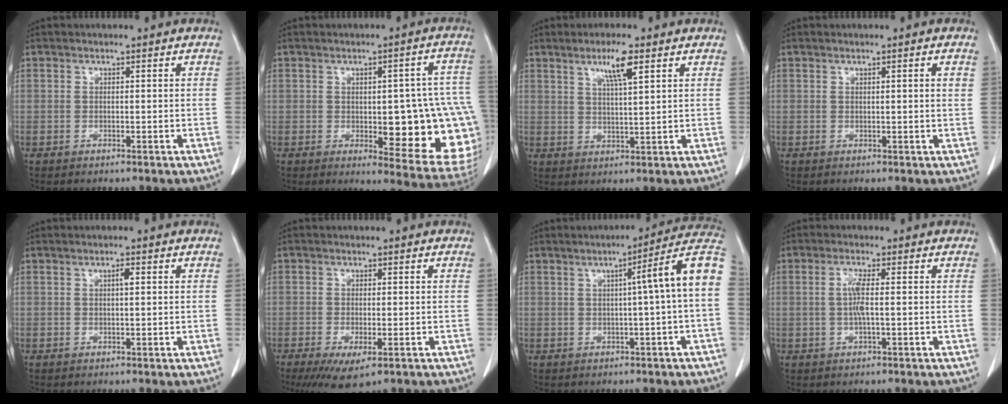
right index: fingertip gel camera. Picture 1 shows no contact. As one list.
[{"total": 18.9, "force": [-2.4, 5.9, 17.8], "torque": [-0.151, 0.021, -0.002]}, {"total": 5.3, "force": [2.9, 0.2, 4.4], "torque": [-0.078, 0.000, 0.050]}, {"total": 1.1, "force": [0.3, -0.1, 1.0], "torque": [-0.014, 0.001, 0.003]}, {"total": 1.0, "force": [0.2, 0.2, 0.9], "torque": [-0.017, 0.003, 0.002]}, {"total": 6.0, "force": [-3.3, 1.6, 4.7], "torque": [-0.075, -0.015, -0.046]}, {"total": 9.1, "force": [0.5, -1.1, 9.0], "torque": [-0.109, 0.025, 0.000]}, {"total": 3.1, "force": [-0.1, 0.1, 3.1], "torque": [-0.065, 0.000, -0.003]}]